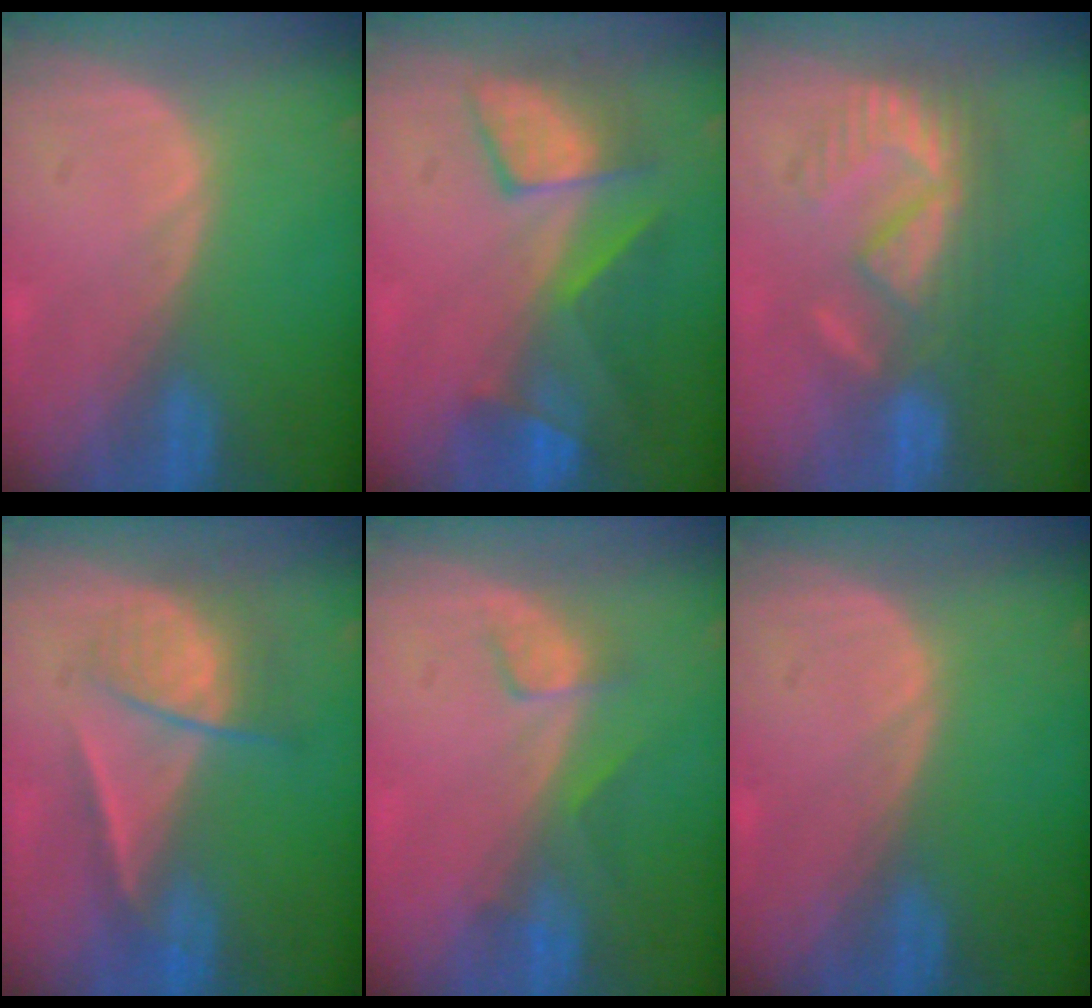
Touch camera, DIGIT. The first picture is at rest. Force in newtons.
{"total": 8.0, "press": 7.8, "slide": 1.8}
{"total": 9.4, "press": 8.1, "slide": 4.6}
{"total": 7.2, "press": 6.1, "slide": 3.9}
{"total": 3.4, "press": 3.0, "slide": 1.5}
{"total": 0.0}